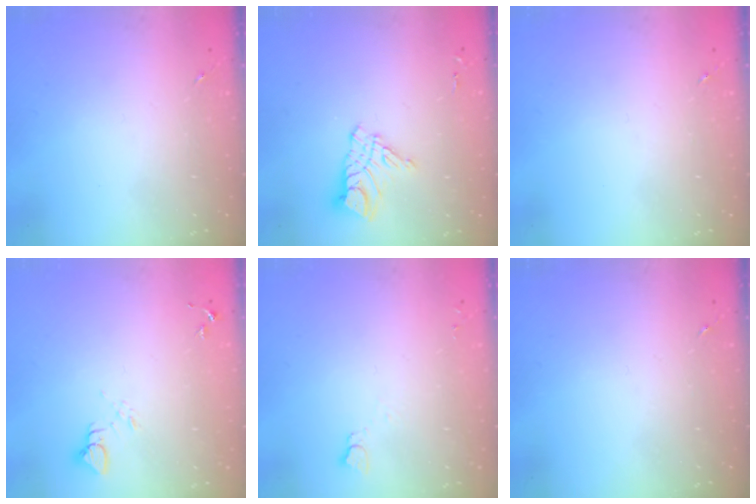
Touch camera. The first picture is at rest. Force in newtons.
{"total": 11.0, "press": 10.9, "slide": 1.0}
{"total": 0.0}
{"total": 3.4, "press": 3.4, "slide": 0.2}
{"total": 2.7, "press": 2.7, "slide": 0.3}
{"total": 0.0}